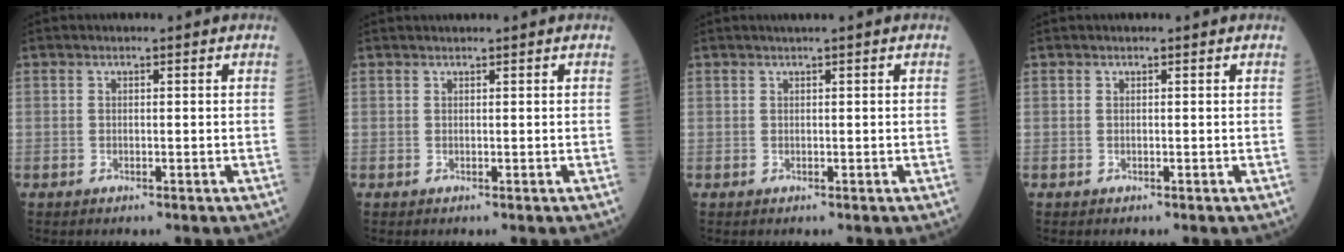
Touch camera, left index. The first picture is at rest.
{"total": 0.9, "force": [0.8, -0.2, 0.3], "torque": [-0.009, 0.012, 0.024]}
{"total": 0.7, "force": [0.4, -0.2, 0.5], "torque": [-0.014, 0.002, 0.012]}
{"total": 0.0}